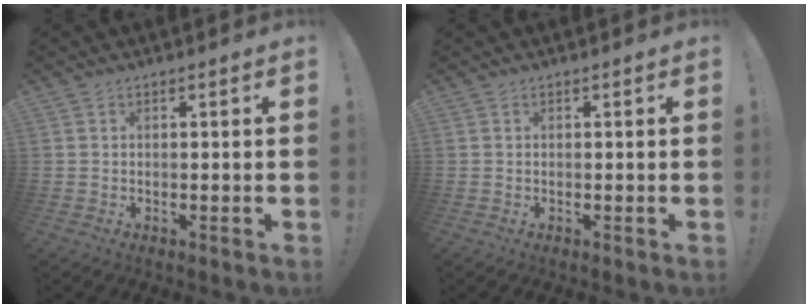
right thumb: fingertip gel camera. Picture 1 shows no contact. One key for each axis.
{"total": 0.0}